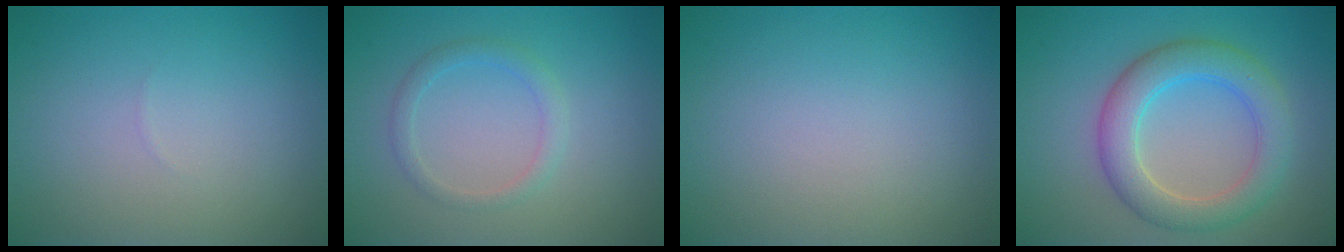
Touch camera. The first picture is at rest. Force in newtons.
{"total": 1.6, "press": 1.6, "slide": 0.0}
{"total": 0.0}
{"total": 5.2, "press": 5.1, "slide": 0.4}